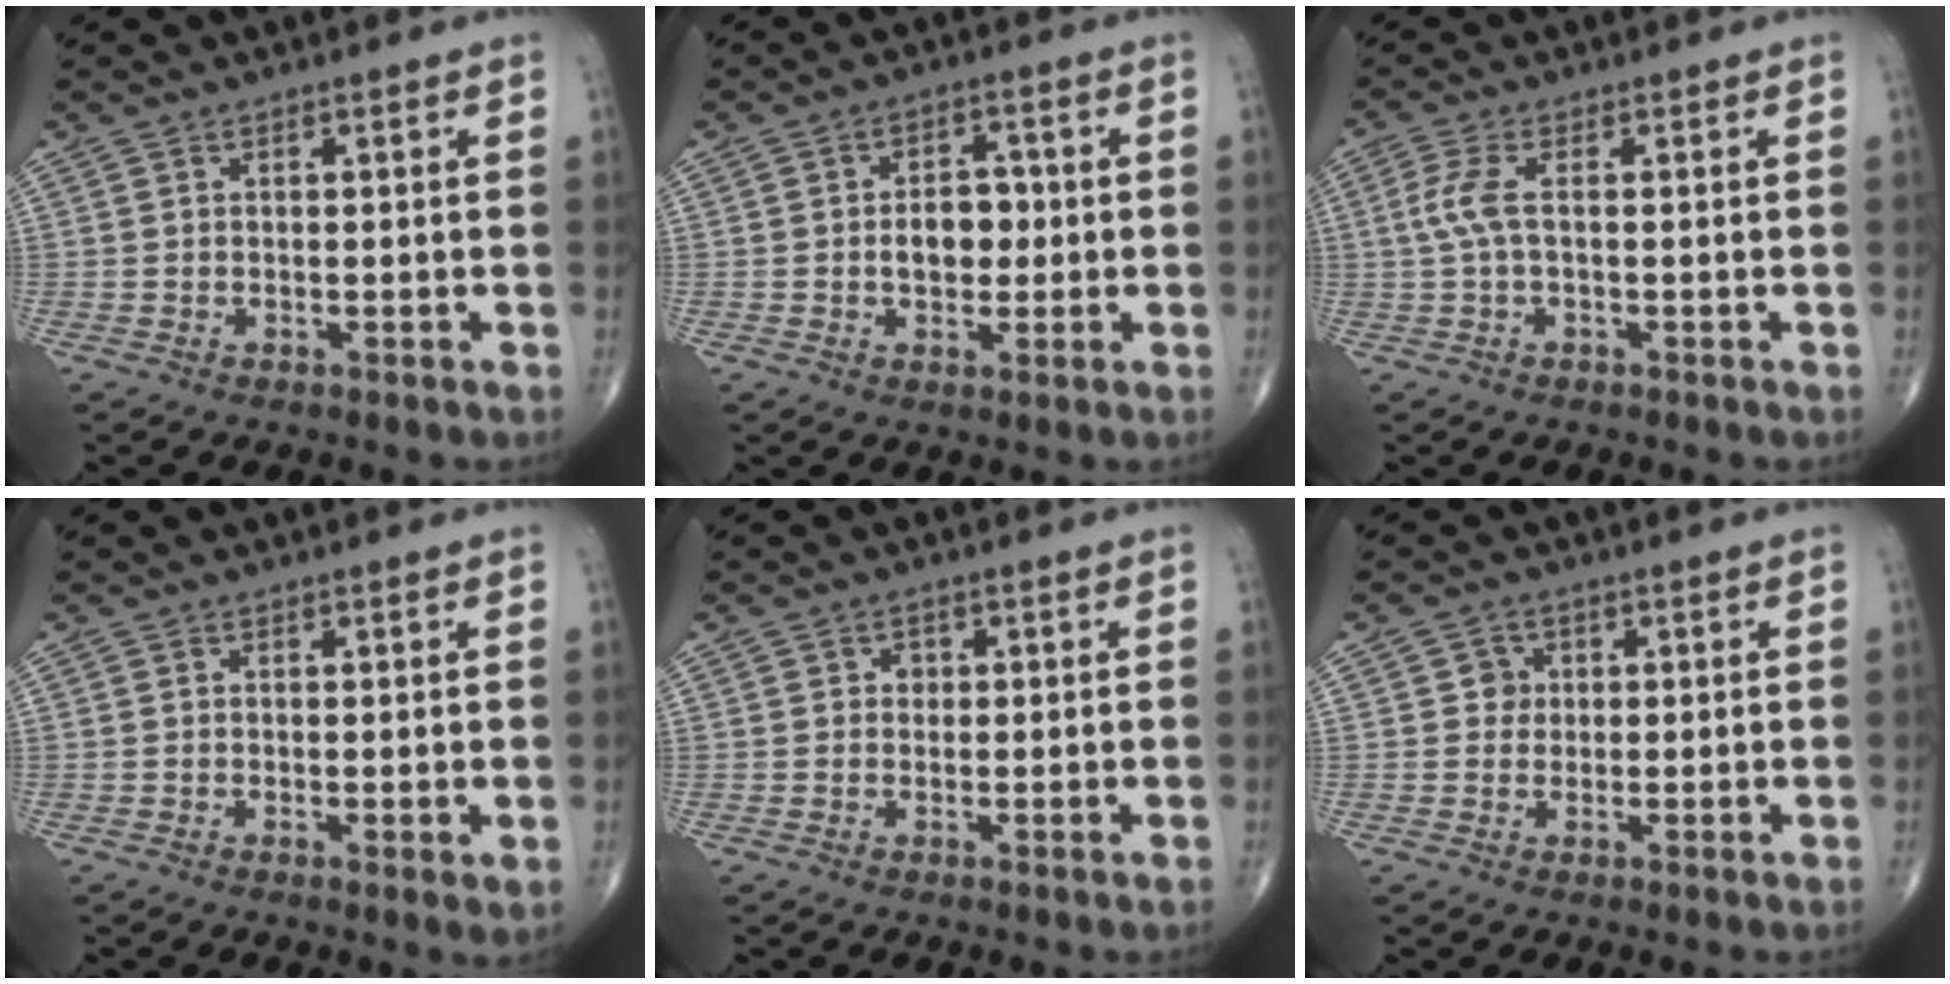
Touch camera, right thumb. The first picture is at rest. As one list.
[{"total": 6.1, "force": [-0.3, 4.2, 4.4], "torque": [-0.046, 0.012, -0.008]}, {"total": 3.9, "force": [0.0, 1.2, 3.7], "torque": [-0.104, 0.006, -0.004]}, {"total": 1.8, "force": [-0.1, 0.5, 1.8], "torque": [-0.033, -0.009, -0.005]}, {"total": 1.5, "force": [0.2, 1.3, 0.6], "torque": [0.000, 0.003, -0.001]}, {"total": 2.6, "force": [0.4, 2.5, 0.8], "torque": [0.006, 0.004, 0.001]}]